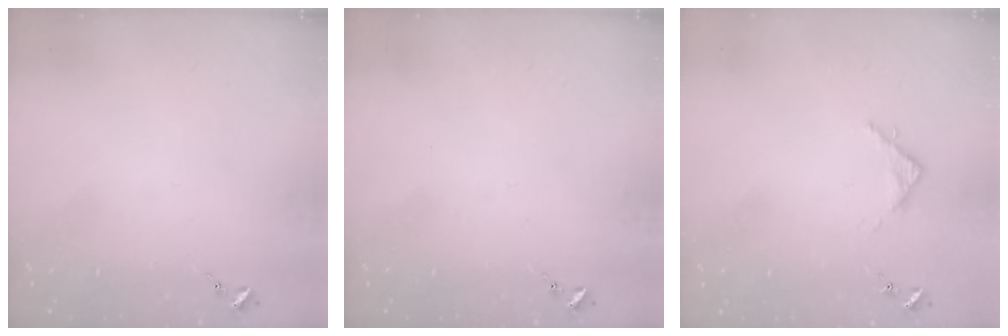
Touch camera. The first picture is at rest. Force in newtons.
{"total": 0.0}
{"total": 3.1, "press": 3.1, "slide": 0.4}